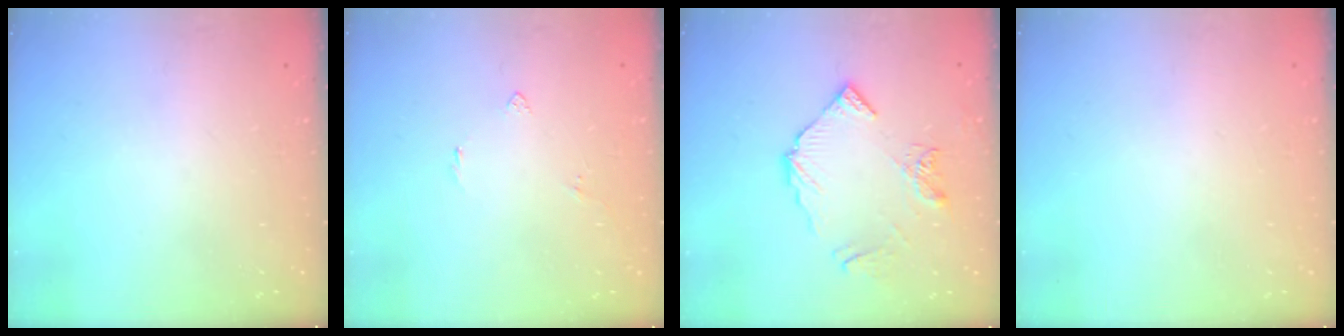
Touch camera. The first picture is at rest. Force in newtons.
{"total": 2.7, "press": 2.7, "slide": 0.5}
{"total": 11.0, "press": 10.9, "slide": 1.3}
{"total": 1.8, "press": 1.8, "slide": 0.1}